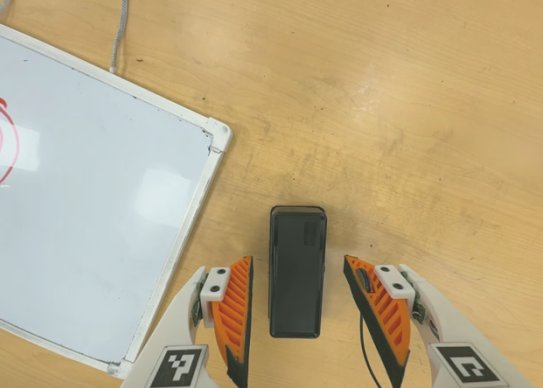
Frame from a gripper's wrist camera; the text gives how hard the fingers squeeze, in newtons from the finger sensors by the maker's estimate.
{"total": 0.0}